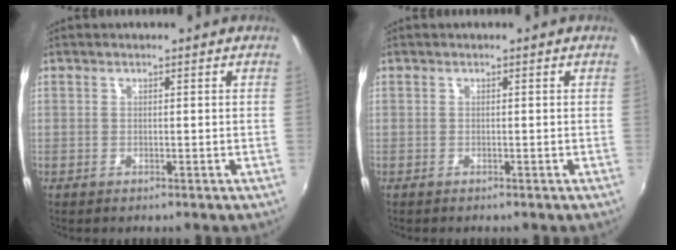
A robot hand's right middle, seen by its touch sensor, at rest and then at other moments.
{"total": 0.0}